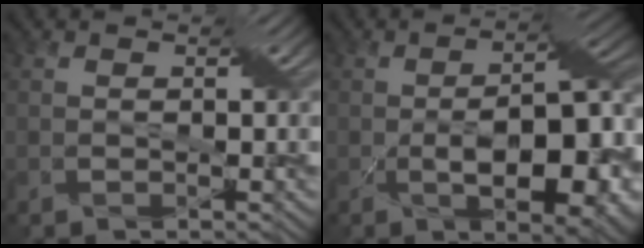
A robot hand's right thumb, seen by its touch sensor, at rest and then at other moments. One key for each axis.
{"total": 12.1, "fx": -2.7, "fy": 4.6, "fz": 10.9, "tx": -0.167, "ty": -0.010, "tz": -0.035}